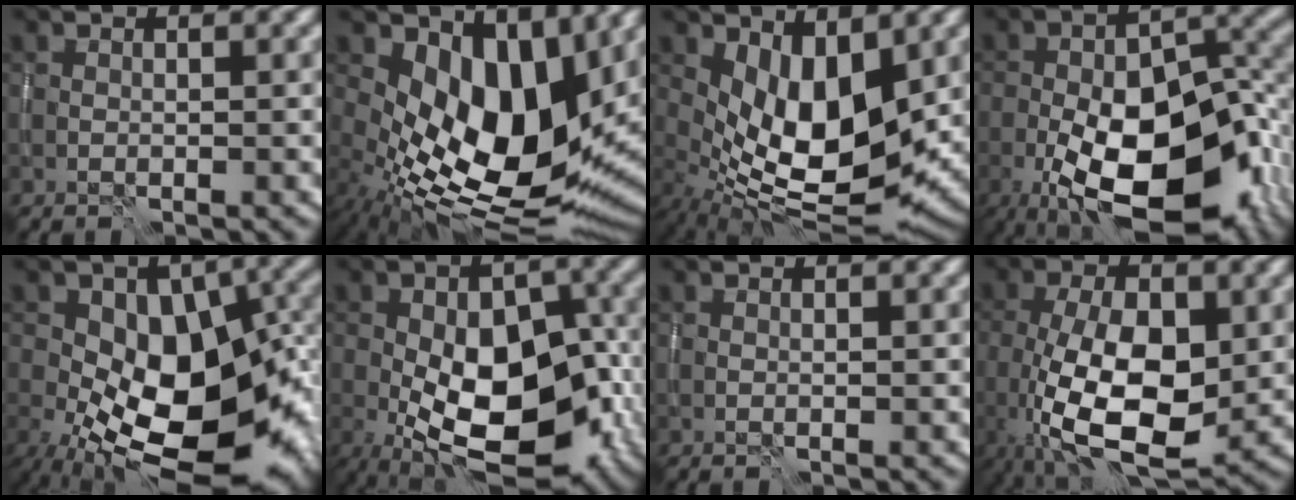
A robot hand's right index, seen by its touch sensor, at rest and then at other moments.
{"total": 12.4, "force": [2.0, 6.8, 10.2], "torque": [-0.177, -0.015, 0.037]}
{"total": 8.5, "force": [0.7, 4.2, 7.4], "torque": [-0.131, -0.016, 0.018]}
{"total": 16.7, "force": [-6.5, 8.1, 13.1], "torque": [-0.189, -0.025, -0.099]}
{"total": 15.3, "force": [-4.4, 8.4, 12.0], "torque": [-0.176, -0.015, -0.071]}
{"total": 13.7, "force": [-4.1, 7.3, 10.9], "torque": [-0.159, -0.007, -0.064]}
{"total": 0.0}
{"total": 10.8, "force": [-2.1, 5.2, 9.2], "torque": [-0.166, -0.012, -0.035]}